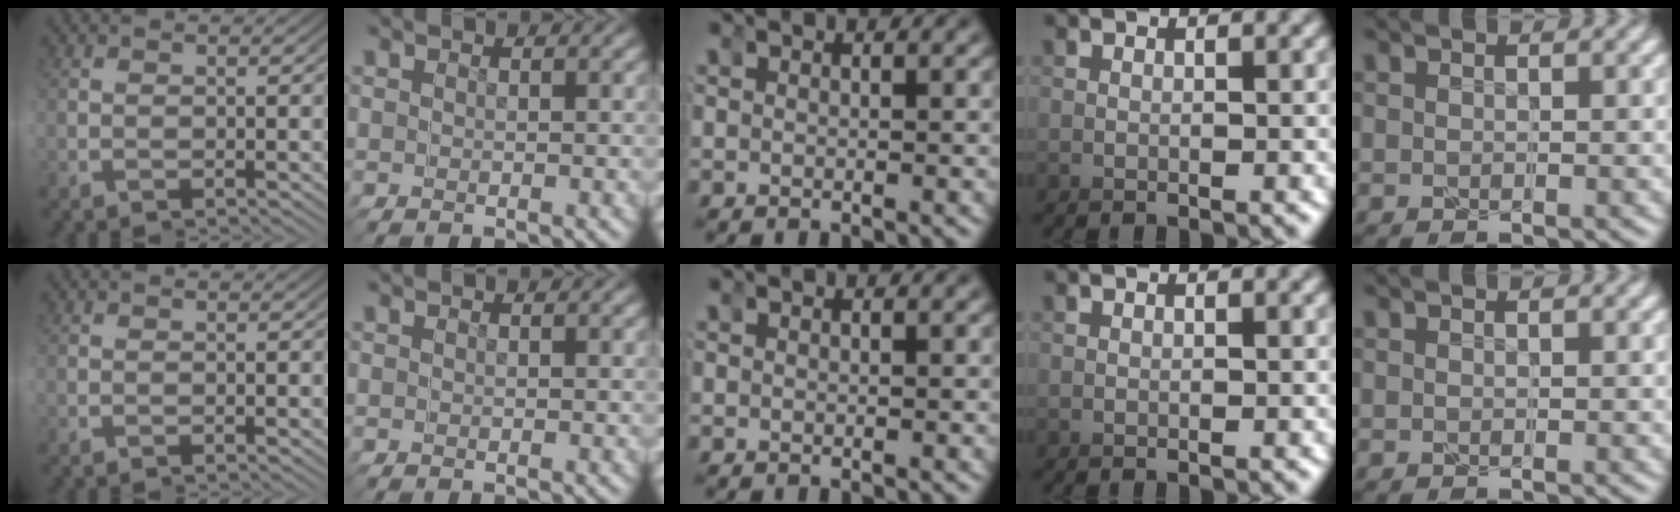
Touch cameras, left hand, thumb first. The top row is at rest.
{}